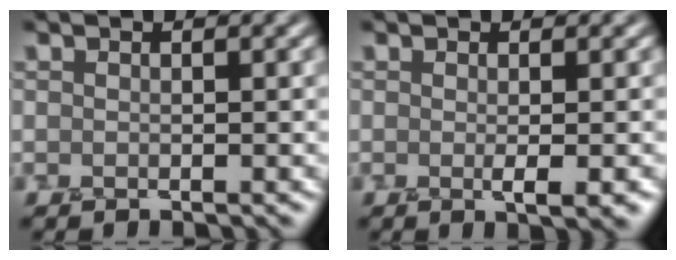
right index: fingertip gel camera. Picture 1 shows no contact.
{"total": 2.0, "force": [-0.2, 0.4, 2.0], "torque": [-0.025, -0.002, -0.004]}